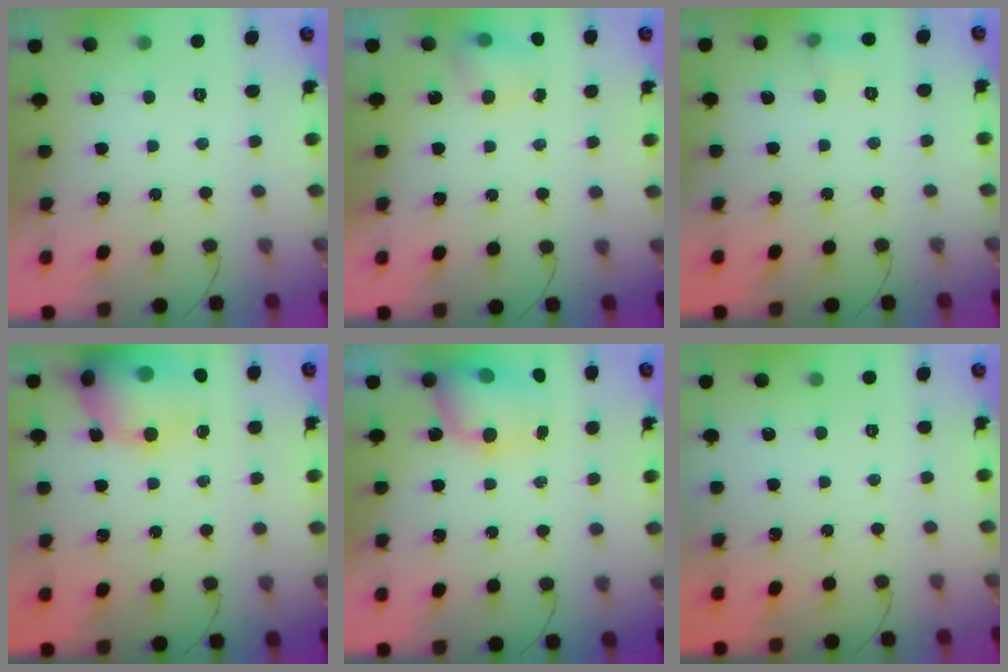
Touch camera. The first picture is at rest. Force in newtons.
{"total": 4.5, "press": 4.5, "slide": 0.6}
{"total": 5.4, "press": 5.1, "slide": 1.8}
{"total": 16.2, "press": 15.9, "slide": 3.1}
{"total": 8.5, "press": 8.4, "slide": 1.2}
{"total": 0.0}